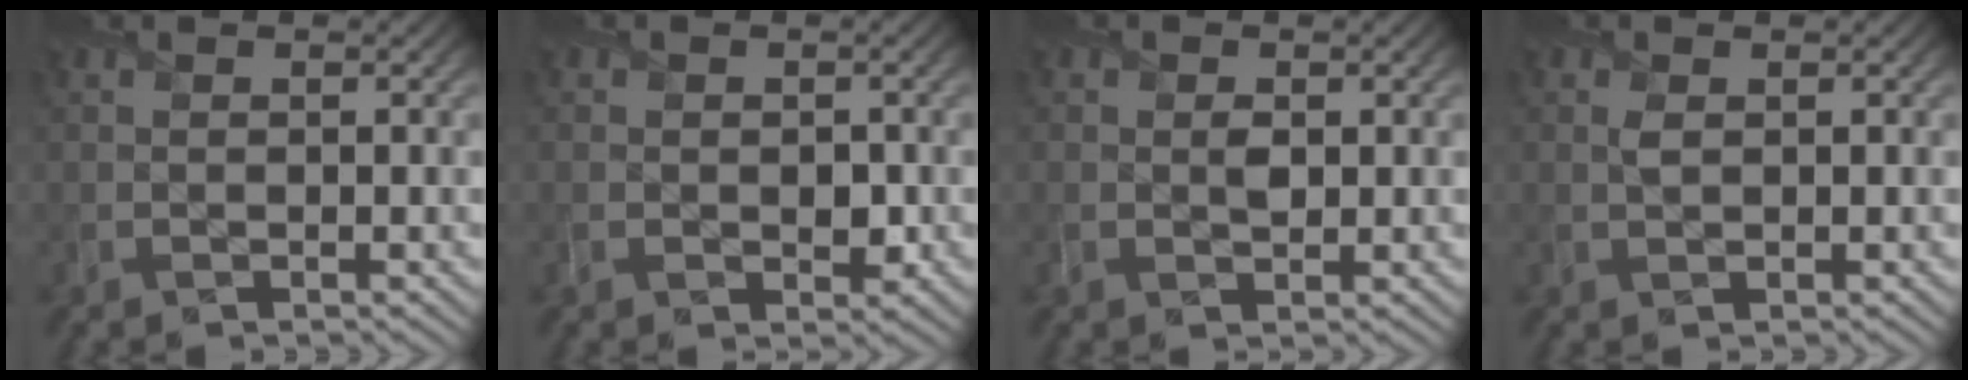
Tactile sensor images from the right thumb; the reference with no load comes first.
{"total": 2.1, "force": [-0.5, 1.6, 1.1], "torque": [-0.019, -0.013, -0.007]}
{"total": 1.2, "force": [0.1, 0.8, 0.9], "torque": [-0.017, -0.005, 0.000]}
{"total": 1.0, "force": [0.4, 0.5, 0.8], "torque": [-0.023, 0.003, 0.006]}